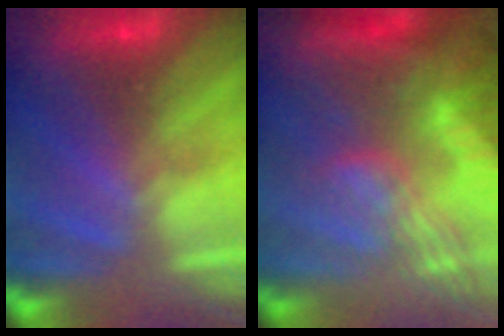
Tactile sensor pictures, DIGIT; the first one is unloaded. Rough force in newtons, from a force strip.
{"total": 9.1}